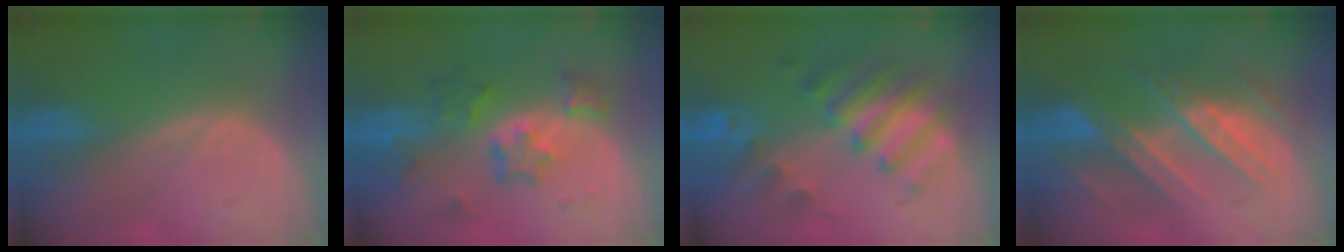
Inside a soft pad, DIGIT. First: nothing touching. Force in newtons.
{"total": 7.0, "press": 6.5, "slide": 2.6}
{"total": 7.8, "press": 7.7, "slide": 1.7}
{"total": 8.9, "press": 8.0, "slide": 4.0}